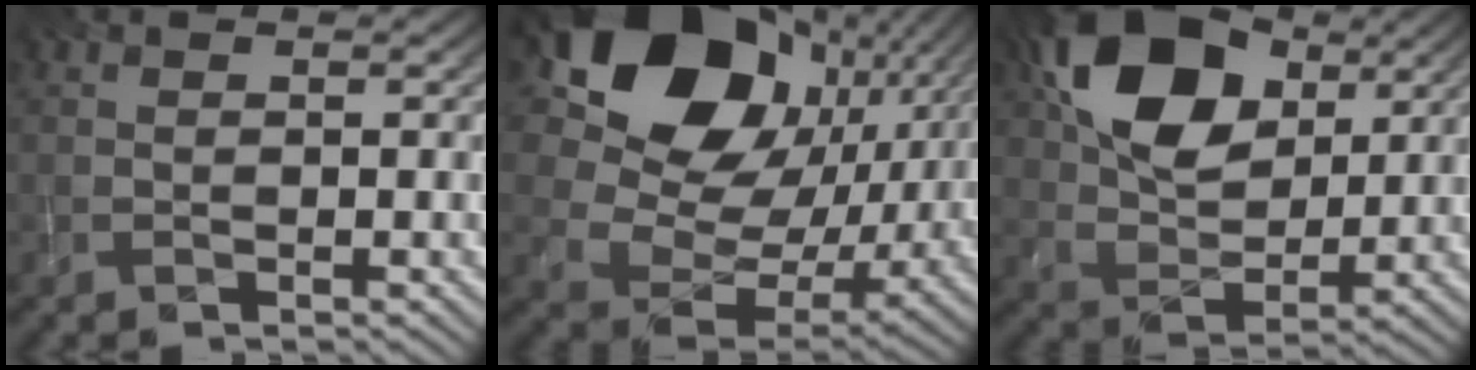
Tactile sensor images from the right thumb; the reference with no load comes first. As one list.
[{"total": 20.3, "force": [8.0, 14.5, 11.7], "torque": [-0.234, 0.015, 0.155]}, {"total": 13.2, "force": [5.6, 8.4, 8.5], "torque": [-0.177, 0.018, 0.099]}]